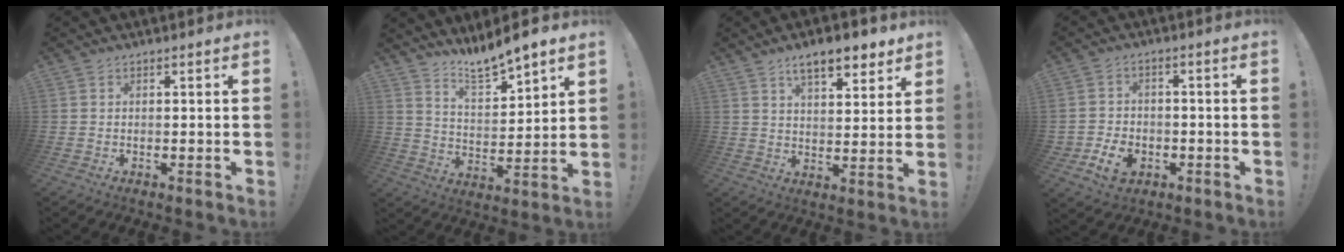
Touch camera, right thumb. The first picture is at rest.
{"total": 9.1, "force": [8.6, 1.0, 2.7], "torque": [-0.049, -0.071, 0.155]}
{"total": 9.9, "force": [6.8, 3.6, 6.2], "torque": [-0.092, -0.034, 0.118]}
{"total": 8.7, "force": [-3.5, 6.3, 4.9], "torque": [-0.086, 0.021, -0.058]}